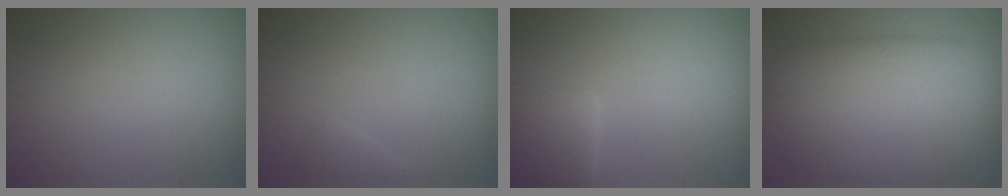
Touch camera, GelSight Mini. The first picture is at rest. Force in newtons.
{"total": 0.9, "press": 0.9, "slide": 0.1}
{"total": 3.4, "press": 3.3, "slide": 0.2}
{"total": 10.1, "press": 10.0, "slide": 0.7}